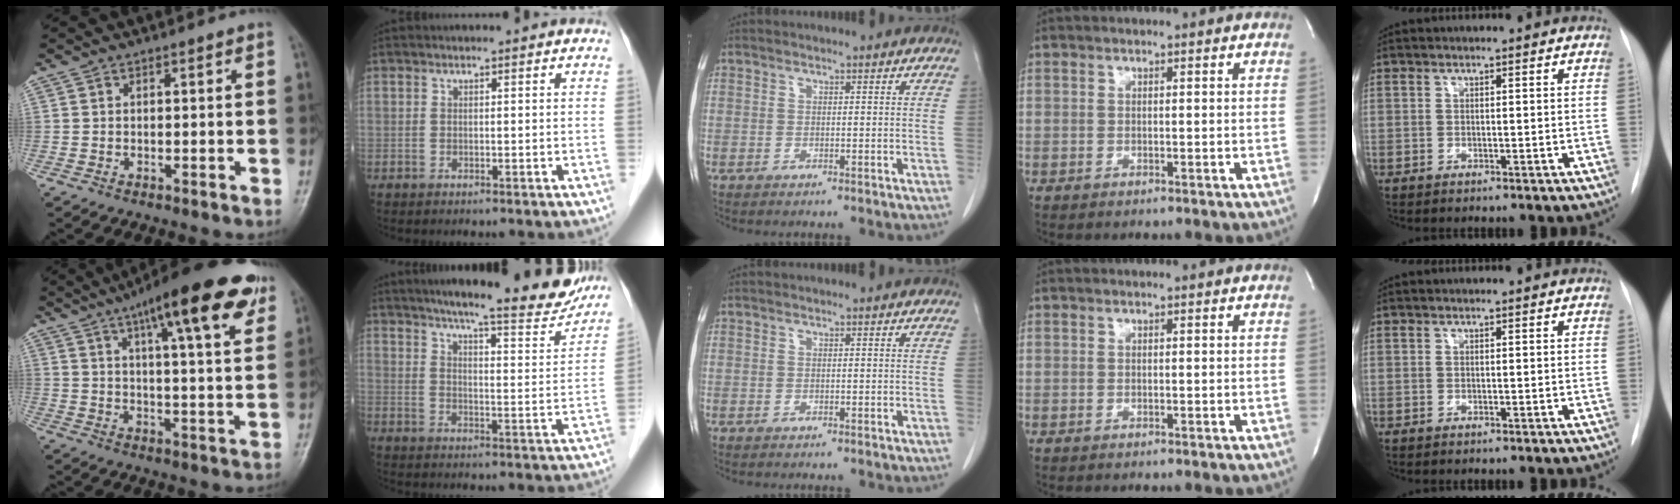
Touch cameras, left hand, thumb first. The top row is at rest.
{"thumb": {"total": 20.0, "force": [11.1, 4.6, 16.0], "torque": [-0.214, -0.019, 0.157]}, "index": {"total": 18.5, "force": [16.2, 2.0, 8.7], "torque": [-0.120, -0.026, 0.210]}}